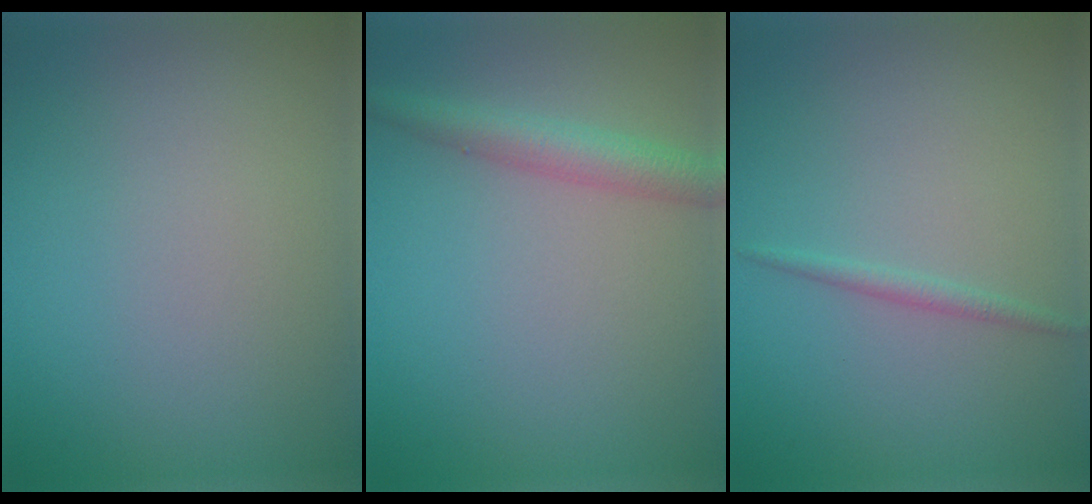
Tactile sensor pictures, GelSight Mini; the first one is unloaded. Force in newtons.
{"total": 3.2, "press": 3.1, "slide": 0.2}
{"total": 1.0, "press": 1.0, "slide": 0.0}